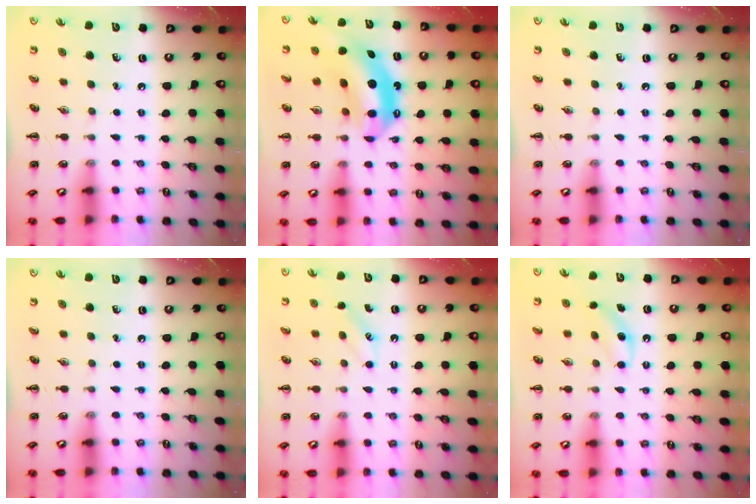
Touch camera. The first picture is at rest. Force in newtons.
{"total": 11.0, "press": 10.6, "slide": 2.9}
{"total": 0.0}
{"total": 0.0}
{"total": 3.0, "press": 2.9, "slide": 0.7}
{"total": 4.2, "press": 4.0, "slide": 1.3}